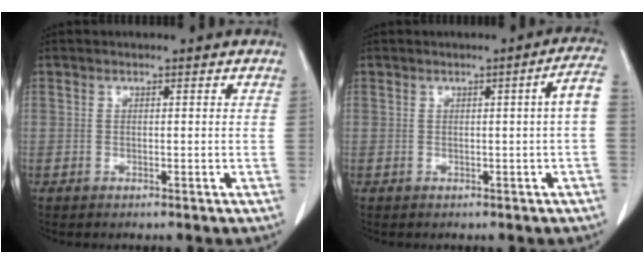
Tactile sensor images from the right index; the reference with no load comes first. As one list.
[{"total": 3.7, "force": [-0.1, -0.4, 3.6], "torque": [-0.041, 0.005, 0.000]}]